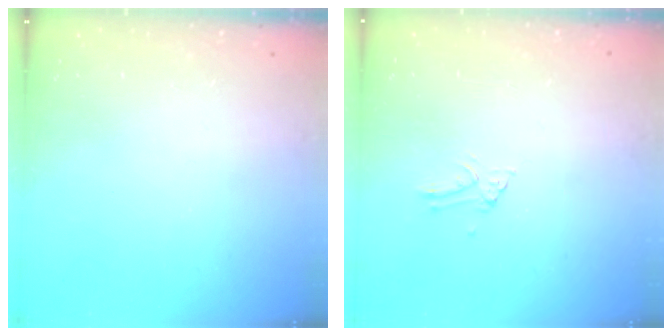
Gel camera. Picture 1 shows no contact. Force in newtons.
{"total": 1.6, "press": 1.5, "slide": 0.1}